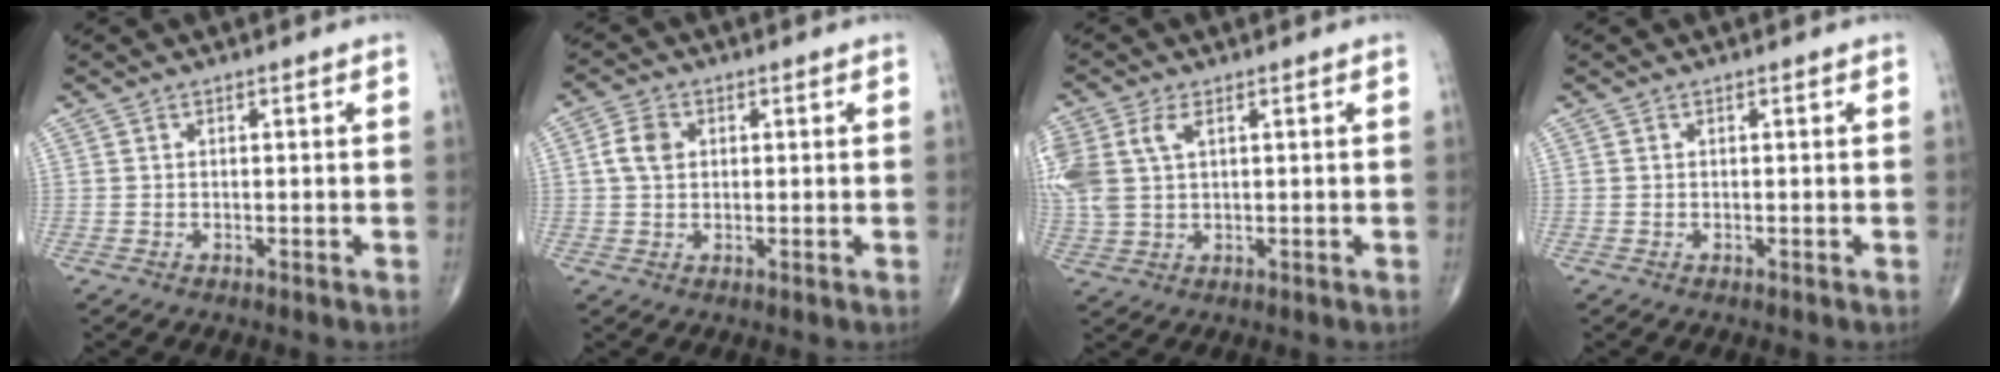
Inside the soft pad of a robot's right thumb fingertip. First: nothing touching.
{"total": 4.2, "force": [0.8, 3.1, 2.8], "torque": [-0.053, 0.004, 0.013]}
{"total": 9.2, "force": [2.8, 5.4, 6.9], "torque": [-0.185, 0.013, 0.063]}
{"total": 0.0}